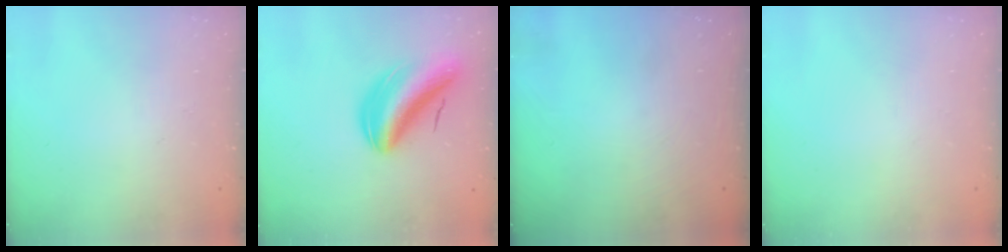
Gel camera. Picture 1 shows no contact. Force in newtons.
{"total": 11.1, "press": 10.6, "slide": 3.2}
{"total": 0.0}
{"total": 0.0}